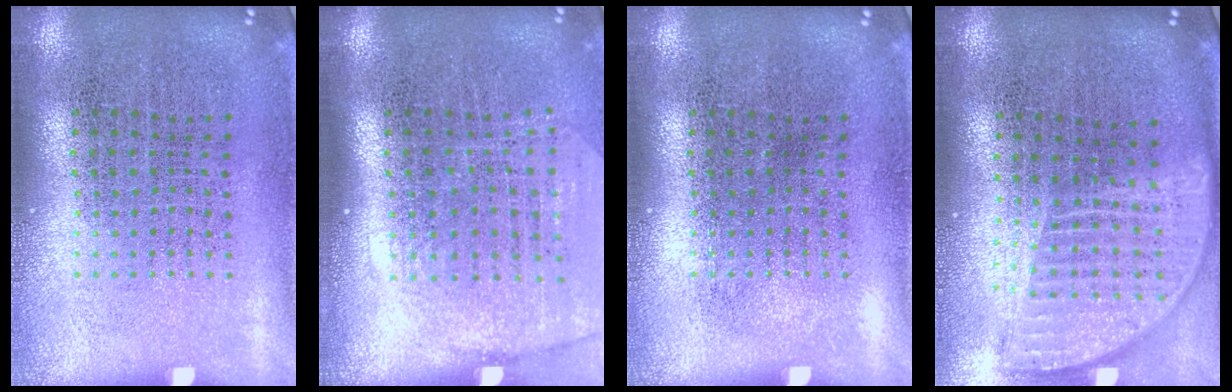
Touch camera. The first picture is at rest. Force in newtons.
{"total": 1.8, "press": 1.5, "slide": 0.9}
{"total": 0.0}
{"total": 1.9, "press": 1.5, "slide": 1.2}